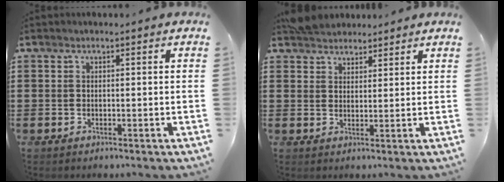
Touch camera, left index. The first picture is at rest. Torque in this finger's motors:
{"motor_torque": [0.06, 0.04, -0.05, -0.03]}